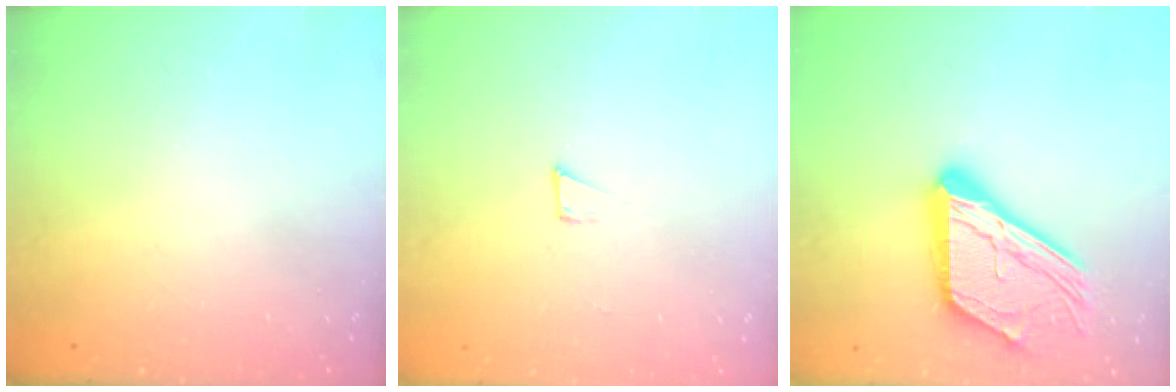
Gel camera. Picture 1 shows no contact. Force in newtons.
{"total": 4.2, "press": 4.2, "slide": 0.4}
{"total": 23.5, "press": 23.4, "slide": 2.1}